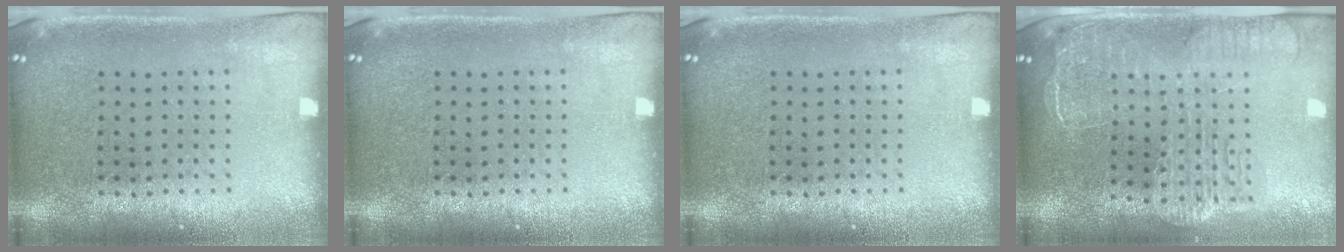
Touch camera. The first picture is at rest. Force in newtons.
{"total": 0.0}
{"total": 0.0}
{"total": 2.5, "press": 2.2, "slide": 1.3}